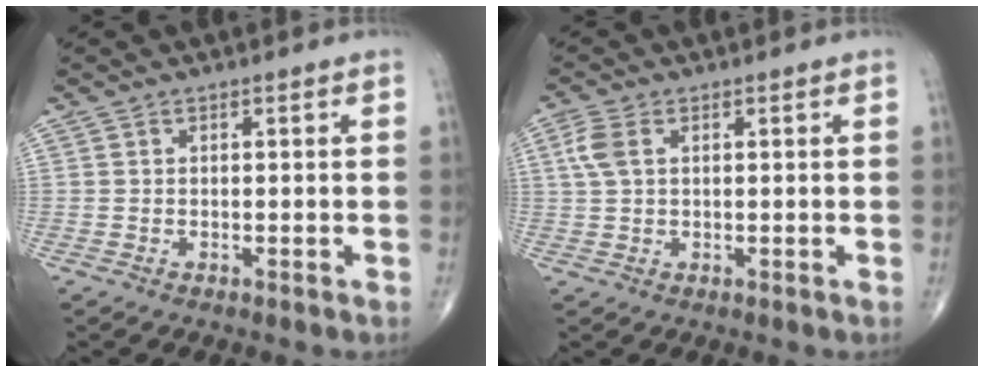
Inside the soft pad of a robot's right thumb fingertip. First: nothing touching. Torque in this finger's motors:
{"motor_torque": [-0.36, 0.38, 0.06, 0.00, 0.00]}